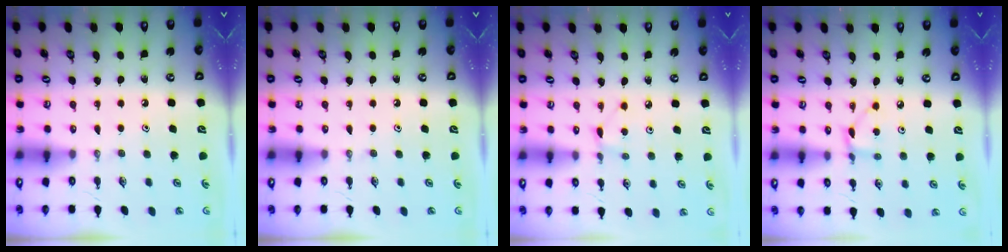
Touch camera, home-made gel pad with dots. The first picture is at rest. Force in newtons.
{"total": 0.0}
{"total": 3.0, "press": 3.0, "slide": 0.4}
{"total": 2.9, "press": 2.9, "slide": 0.2}